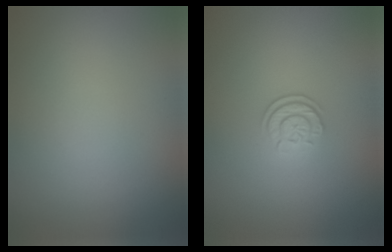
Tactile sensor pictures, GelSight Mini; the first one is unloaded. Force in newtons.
{"total": 2.1, "press": 1.7, "slide": 1.3}